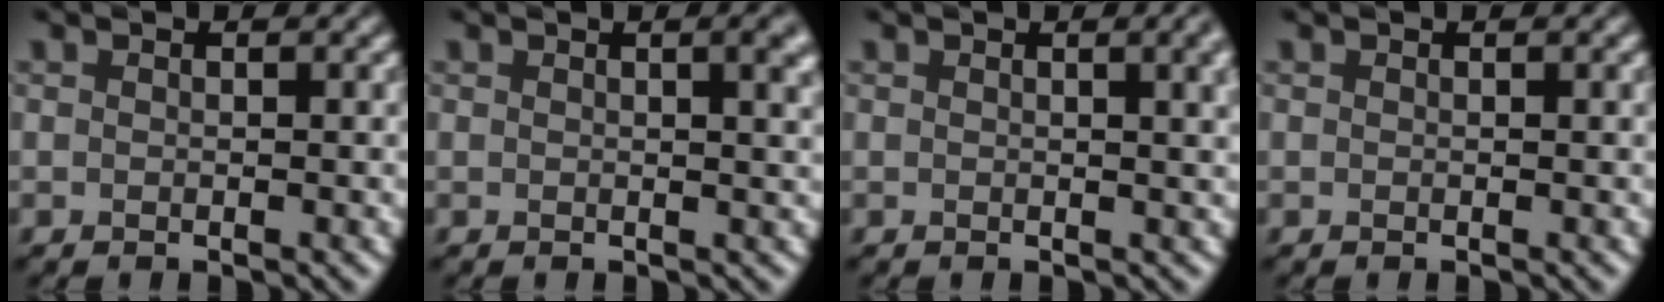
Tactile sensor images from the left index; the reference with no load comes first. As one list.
[{"total": 3.4, "force": [1.2, 1.3, 3.0], "torque": [-0.018, 0.009, 0.010]}, {"total": 3.9, "force": [1.3, 1.5, 3.3], "torque": [-0.024, 0.009, 0.014]}, {"total": 0.0}]